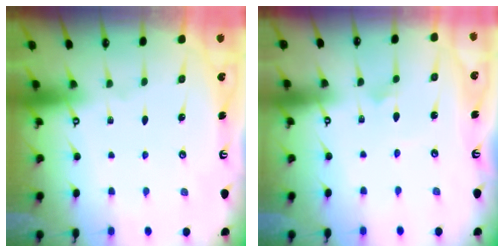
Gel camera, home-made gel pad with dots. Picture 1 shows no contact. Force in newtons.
{"total": 2.3, "press": 2.3, "slide": 0.1}